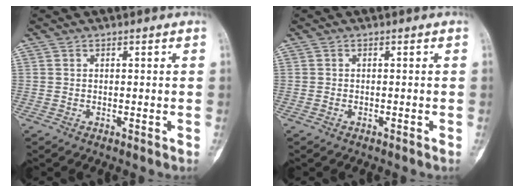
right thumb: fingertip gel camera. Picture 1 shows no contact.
{"total": 0.0}